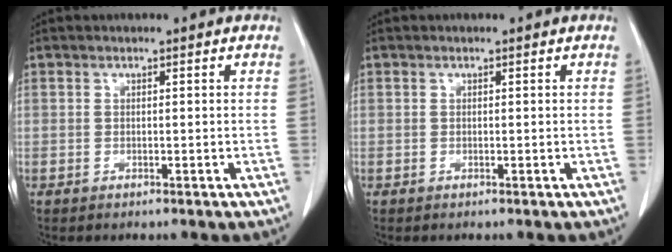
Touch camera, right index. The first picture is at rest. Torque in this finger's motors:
{"motor_torque": [0.00, 0.00, 0.00, 0.00]}